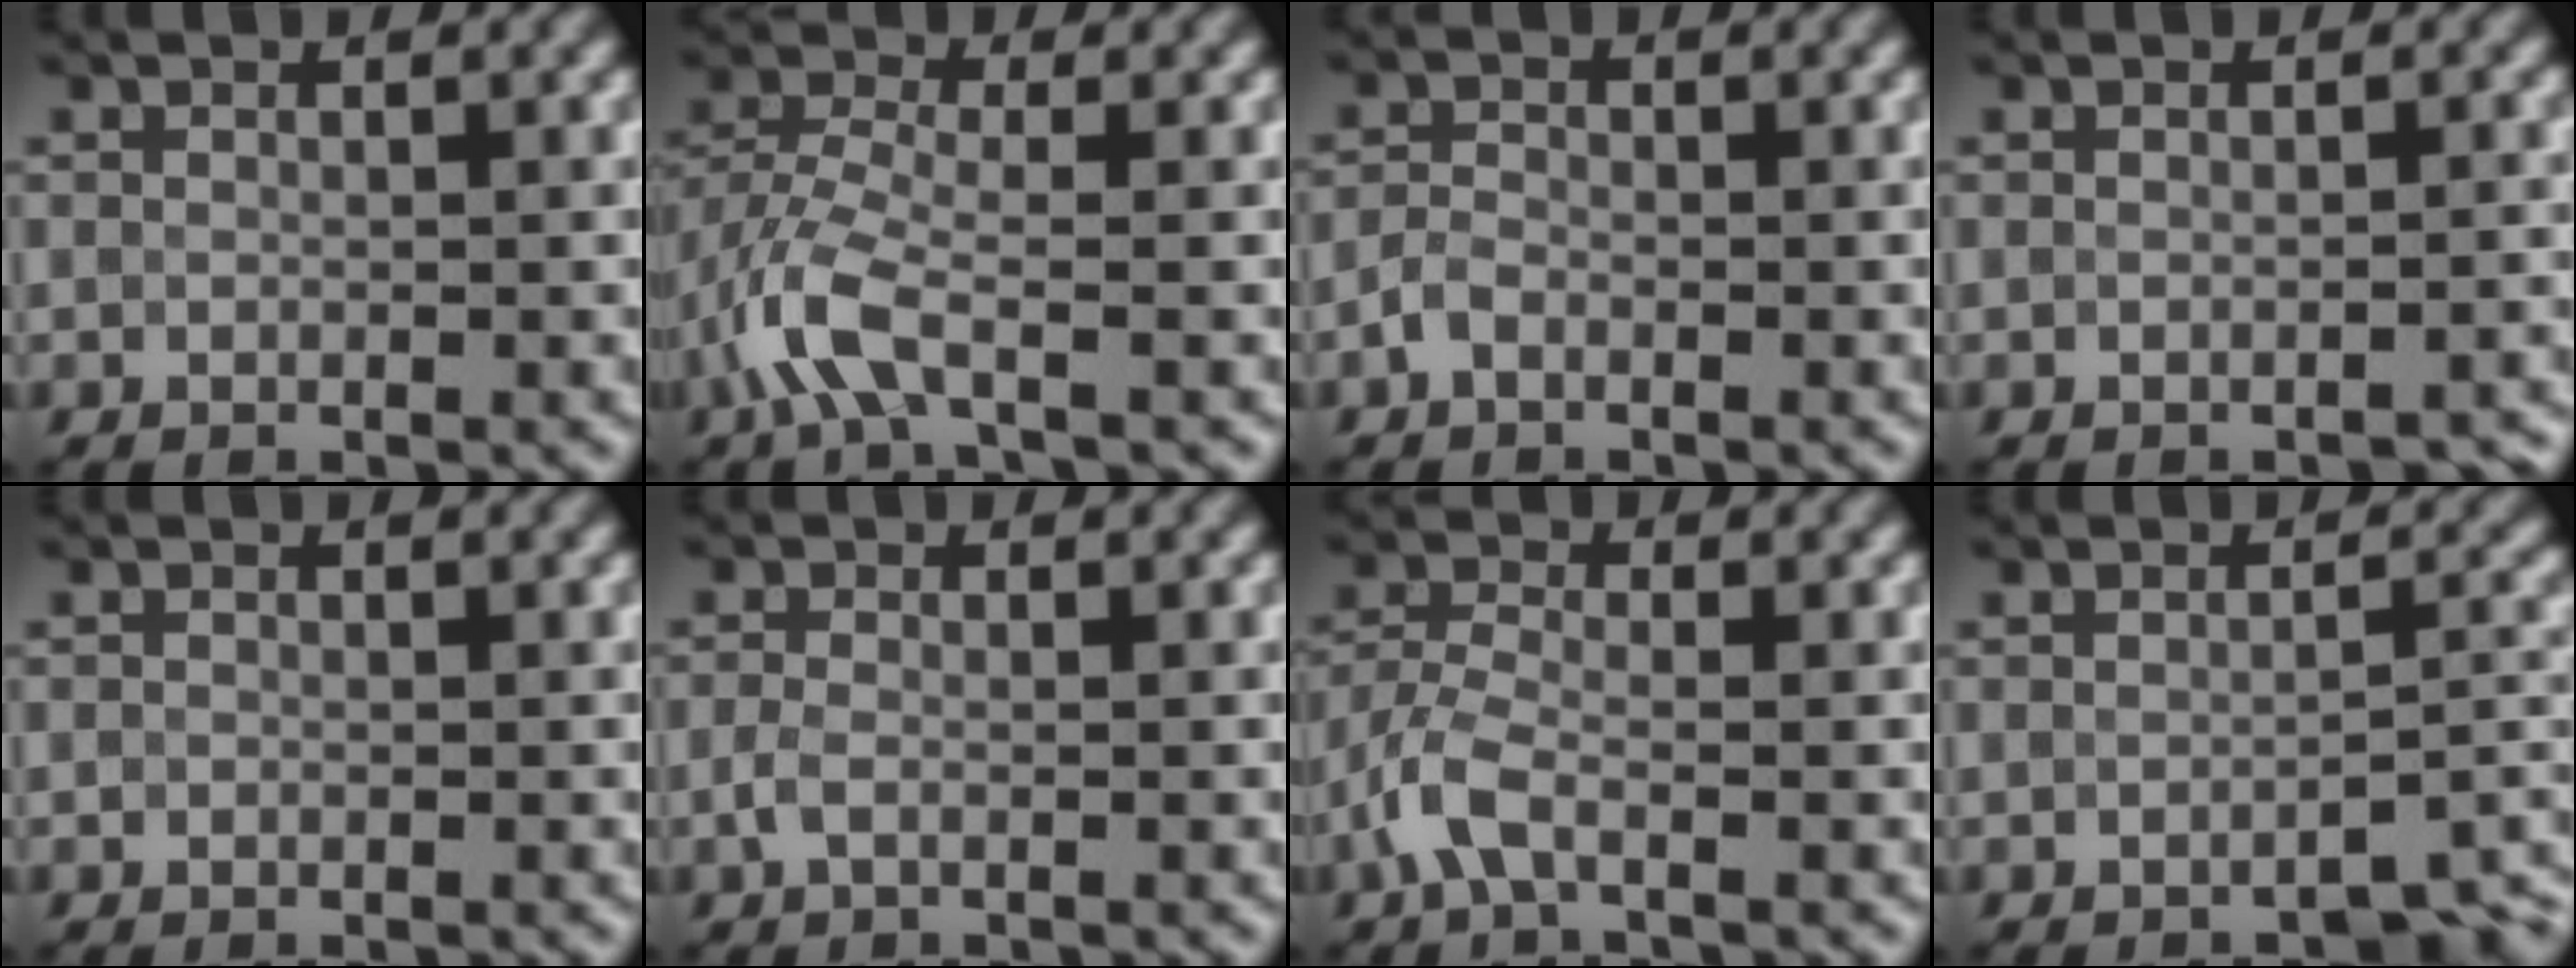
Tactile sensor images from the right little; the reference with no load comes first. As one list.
[{"total": 4.6, "force": [-2.4, 1.6, 3.6], "torque": [-0.094, -0.001, -0.061]}, {"total": 1.4, "force": [-0.9, 0.7, 0.8], "torque": [-0.017, 0.002, -0.024]}, {"total": 1.4, "force": [-1.3, 0.2, 0.5], "torque": [-0.002, 0.003, -0.016]}, {"total": 0.0}, {"total": 1.3, "force": [-0.6, 0.6, 1.1], "torque": [-0.027, 0.001, -0.016]}, {"total": 3.3, "force": [-1.8, 1.2, 2.5], "torque": [-0.064, 0.003, -0.050]}, {"total": 3.2, "force": [-2.3, 1.0, 1.9], "torque": [-0.021, 0.002, -0.032]}]